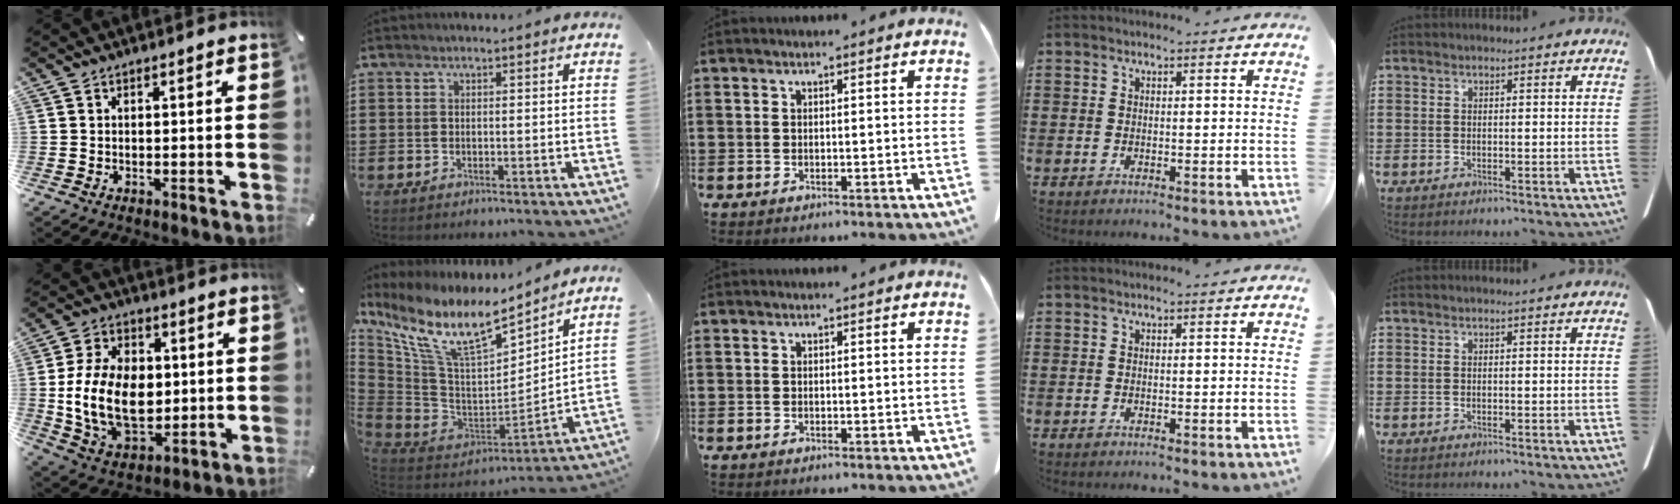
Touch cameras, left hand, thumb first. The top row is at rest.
{"thumb": {"total": 18.4, "force": [-0.3, 13.0, 13.0], "torque": [-0.271, 0.008, -0.003]}, "index": {"total": 13.1, "force": [8.5, 3.8, 9.1], "torque": [-0.196, -0.055, 0.146]}}